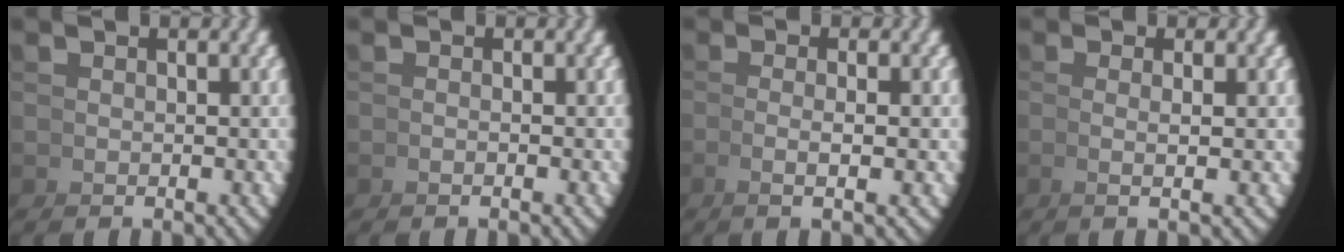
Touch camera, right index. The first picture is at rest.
{"total": 0.8, "force": [-0.5, -0.6, 0.1], "torque": [-0.001, 0.006, -0.011]}
{"total": 2.6, "force": [-0.3, -0.6, 2.5], "torque": [-0.041, 0.003, -0.005]}
{"total": 2.1, "force": [0.3, -0.9, 1.8], "torque": [-0.033, 0.001, 0.007]}